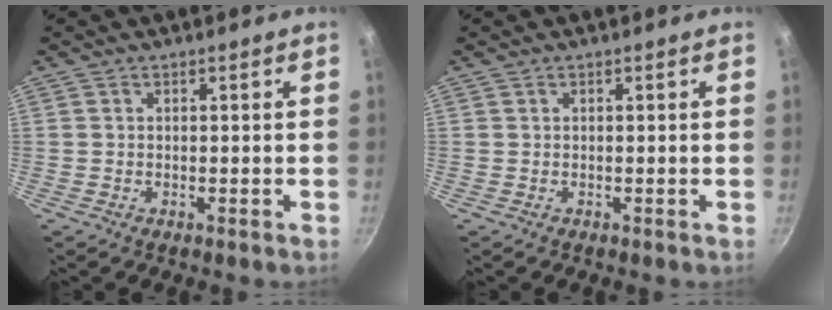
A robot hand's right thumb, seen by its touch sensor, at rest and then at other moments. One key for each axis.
{"total": 0.0}